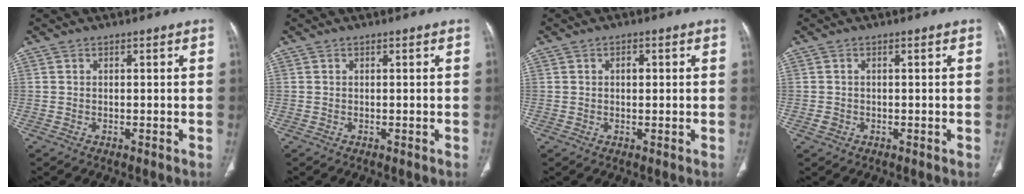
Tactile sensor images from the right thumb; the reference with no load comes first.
{"total": 0.0}
{"total": 1.8, "force": [0.4, 1.1, 1.4], "torque": [-0.014, -0.003, 0.003]}
{"total": 1.0, "force": [-0.4, 0.8, 0.4], "torque": [-0.008, 0.003, -0.005]}